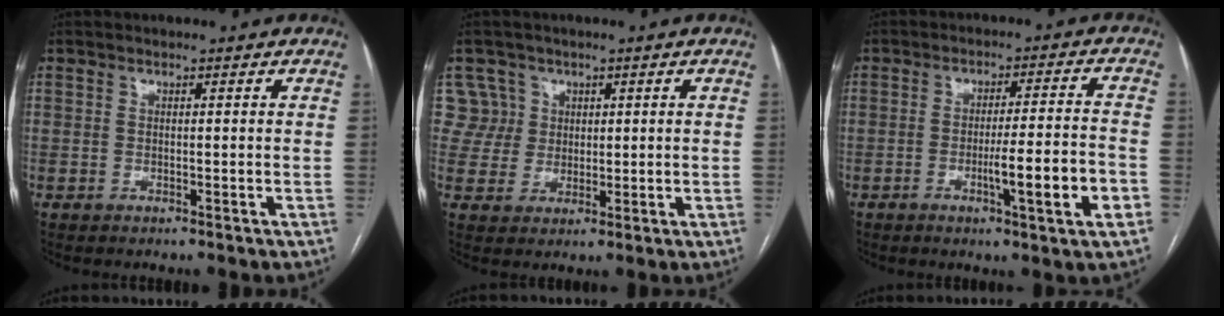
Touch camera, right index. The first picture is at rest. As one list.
[{"total": 5.6, "force": [2.1, 5.1, -0.6], "torque": [0.030, 0.015, 0.045]}, {"total": 9.3, "force": [-3.2, 0.0, 8.7], "torque": [-0.131, -0.003, -0.049]}]